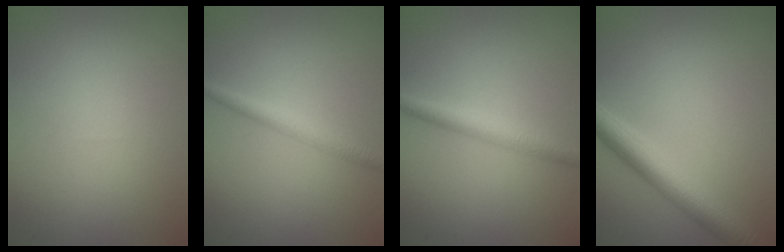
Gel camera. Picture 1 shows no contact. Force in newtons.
{"total": 2.1, "press": 2.1, "slide": 0.0}
{"total": 2.6, "press": 2.6, "slide": 0.0}
{"total": 4.7, "press": 4.7, "slide": 0.1}